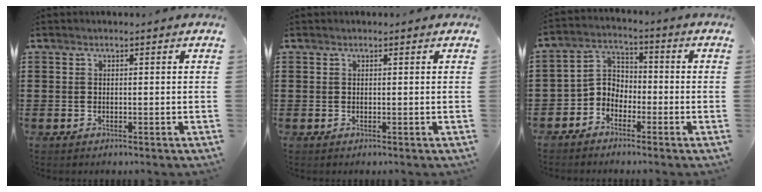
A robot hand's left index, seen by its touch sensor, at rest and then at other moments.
{"total": 0.0}
{"total": 4.3, "force": [-3.1, 2.9, 0.6], "torque": [-0.028, 0.007, -0.071]}